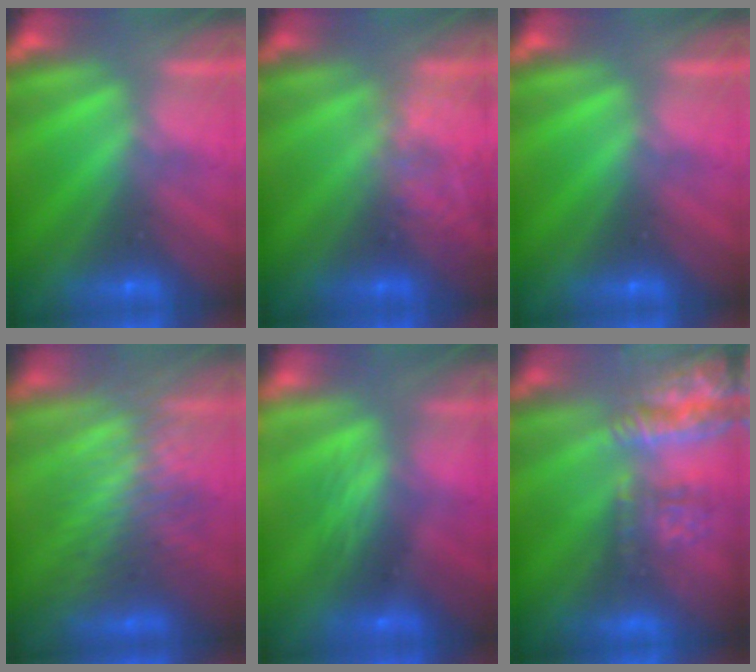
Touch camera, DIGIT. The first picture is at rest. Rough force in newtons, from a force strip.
{"total": 2.2}
{"total": 0.0}
{"total": 3.9}
{"total": 2.0}
{"total": 9.7}